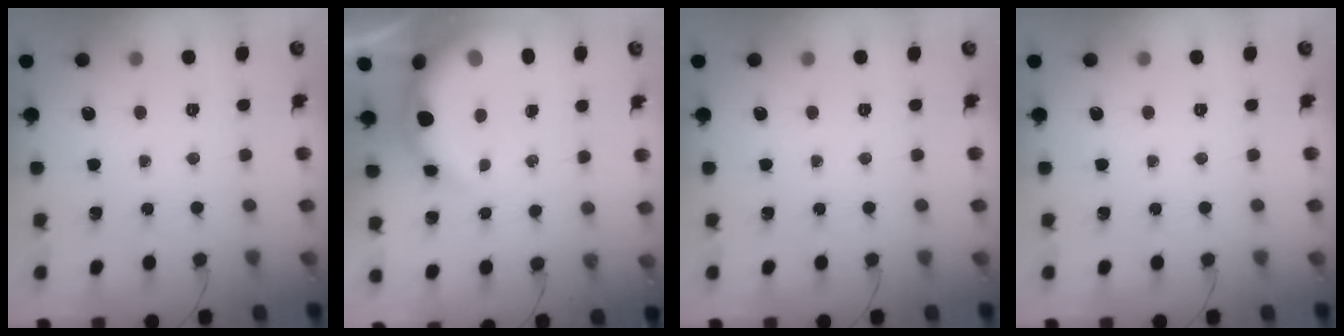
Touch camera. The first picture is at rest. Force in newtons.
{"total": 9.5, "press": 9.3, "slide": 1.8}
{"total": 0.0}
{"total": 0.0}